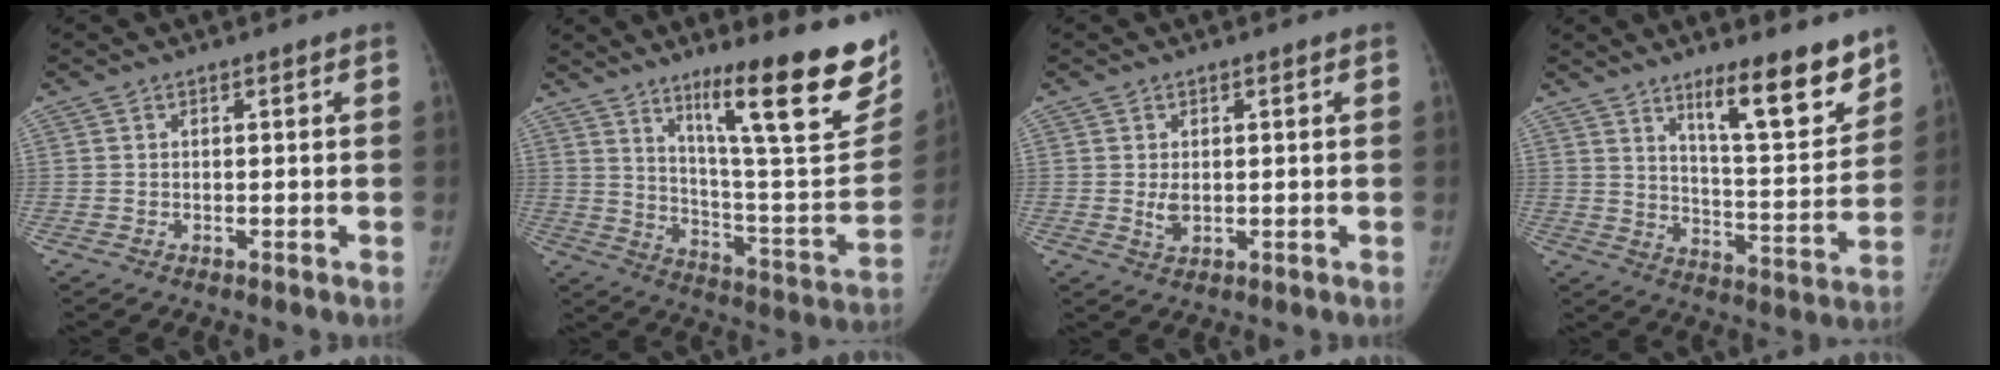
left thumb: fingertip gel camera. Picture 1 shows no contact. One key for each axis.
{"total": 26.6, "fx": 16.1, "fy": 5.1, "fz": 20.6, "tx": -0.263, "ty": -0.075, "tz": 0.253}
{"total": 2.5, "fx": 0.1, "fy": 1.6, "fz": 2.0, "tx": -0.033, "ty": -0.007, "tz": 0.007}
{"total": 15.0, "fx": 10.5, "fy": 3.3, "fz": 10.3, "tx": -0.119, "ty": -0.082, "tz": 0.169}